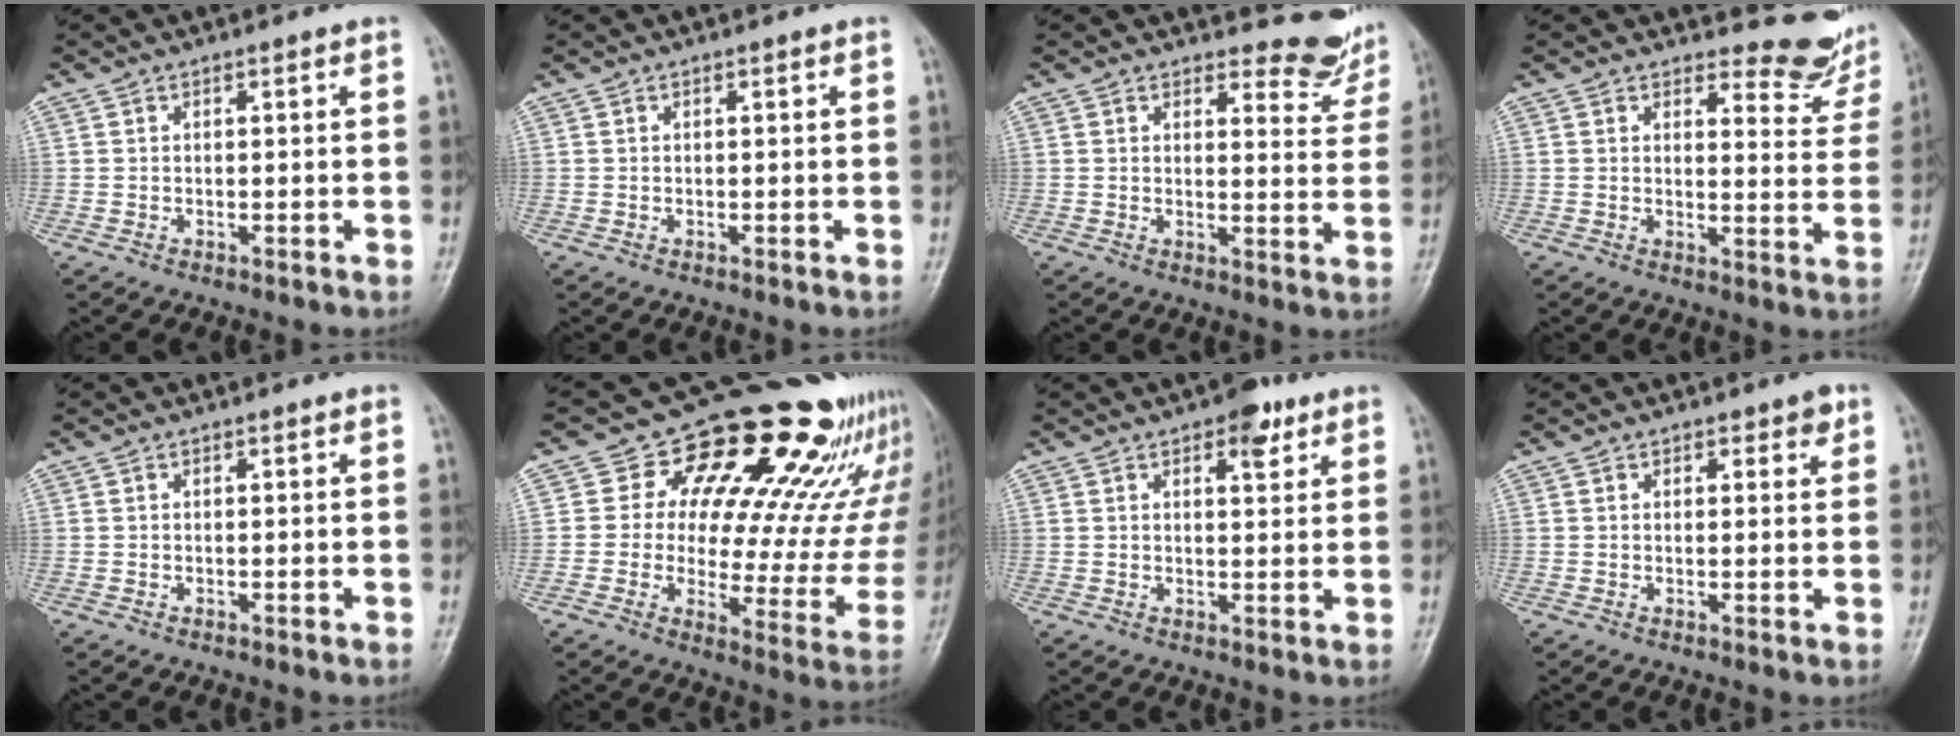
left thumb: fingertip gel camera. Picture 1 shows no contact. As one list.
[{"total": 0.0}, {"total": 6.3, "force": [6.0, 1.9, 0.0], "torque": [0.024, -0.060, 0.061]}, {"total": 8.0, "force": [7.7, 2.3, 0.3], "torque": [0.024, -0.081, 0.076]}, {"total": 0.0}, {"total": 23.8, "force": [14.8, 11.3, 14.9], "torque": [-0.146, -0.072, 0.187]}, {"total": 5.2, "force": [2.9, 2.3, 3.7], "torque": [-0.032, -0.010, 0.035]}, {"total": 2.5, "force": [1.4, 1.4, 1.5], "torque": [-0.002, -0.005, 0.017]}]